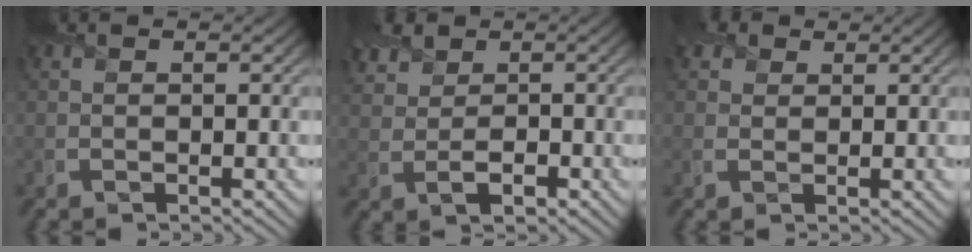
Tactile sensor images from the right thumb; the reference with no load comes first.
{"total": 4.2, "force": [1.1, 3.2, 2.6], "torque": [-0.055, 0.000, 0.018]}
{"total": 2.6, "force": [1.6, 1.8, 0.9], "torque": [-0.024, 0.005, 0.028]}